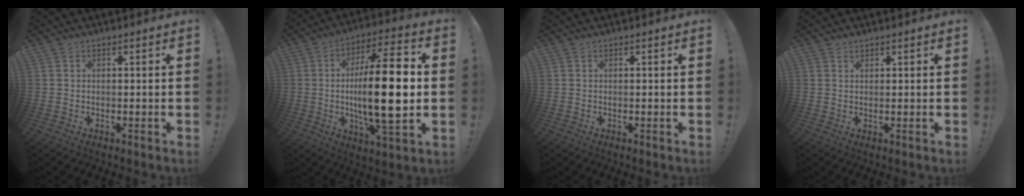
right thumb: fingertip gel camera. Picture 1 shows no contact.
{"total": 23.0, "force": [-0.7, 6.7, 22.0], "torque": [-0.365, -0.006, -0.018]}
{"total": 0.0}
{"total": 0.9, "force": [0.9, 0.3, 0.0], "torque": [0.006, -0.002, 0.016]}